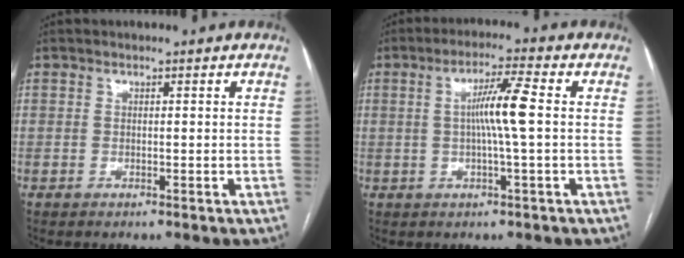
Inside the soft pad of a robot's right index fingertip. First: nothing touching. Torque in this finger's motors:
{"motor_torque": [0.50, -0.14, 0.28, 0.12]}